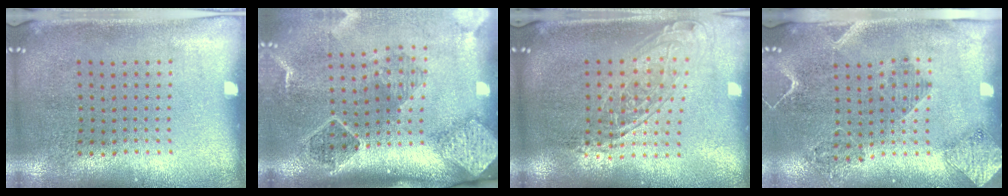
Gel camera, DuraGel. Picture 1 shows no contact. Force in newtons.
{"total": 2.7, "press": 1.9, "slide": 2.0}
{"total": 1.5, "press": 1.3, "slide": 0.8}
{"total": 1.8, "press": 1.6, "slide": 0.8}